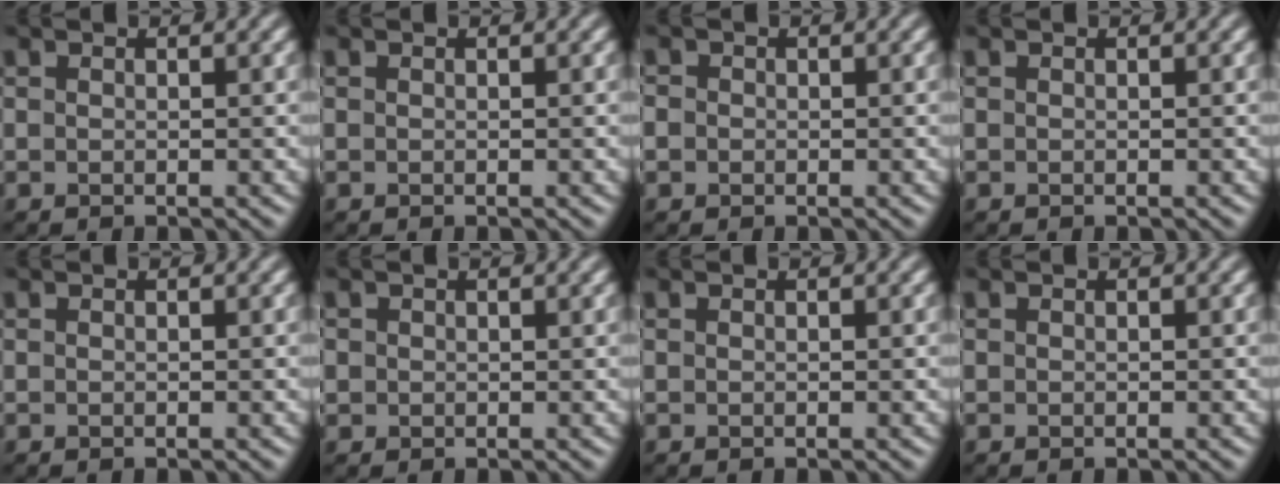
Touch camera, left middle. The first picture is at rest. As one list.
[{"total": 0.0}, {"total": 0.7, "force": [-0.1, 0.7, -0.1], "torque": [0.002, -0.002, 0.002]}, {"total": 0.0}, {"total": 0.0}, {"total": 0.8, "force": [0.6, 0.3, -0.4], "torque": [0.006, 0.003, 0.013]}, {"total": 0.0}, {"total": 0.0}]